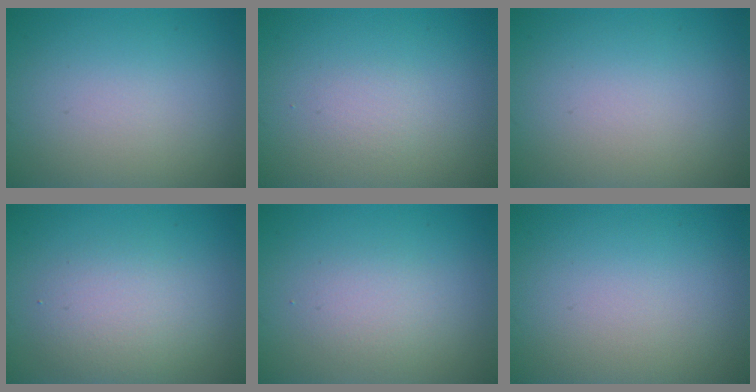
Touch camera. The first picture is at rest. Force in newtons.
{"total": 0.9, "press": 0.9, "slide": 0.1}
{"total": 0.0}
{"total": 4.0, "press": 4.0, "slide": 0.2}
{"total": 1.8, "press": 1.8, "slide": 0.0}
{"total": 0.0}